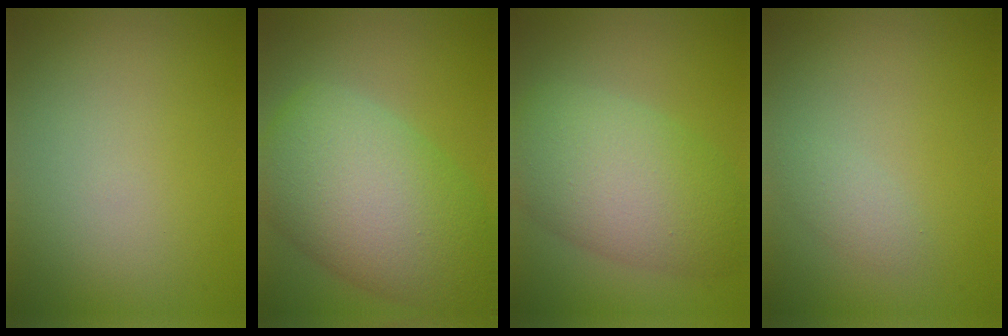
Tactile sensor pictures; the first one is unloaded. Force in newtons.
{"total": 10.8, "press": 10.8, "slide": 0.3}
{"total": 7.9, "press": 7.9, "slide": 0.4}
{"total": 1.2, "press": 1.2, "slide": 0.0}